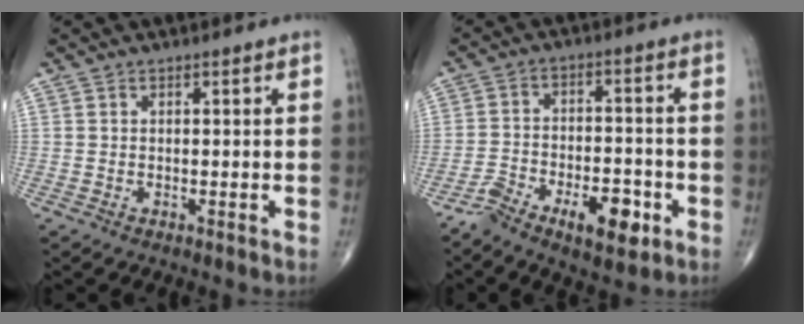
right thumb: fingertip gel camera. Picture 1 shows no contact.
{"total": 10.2, "force": [-5.7, 4.2, 7.3], "torque": [-0.121, 0.034, -0.090]}